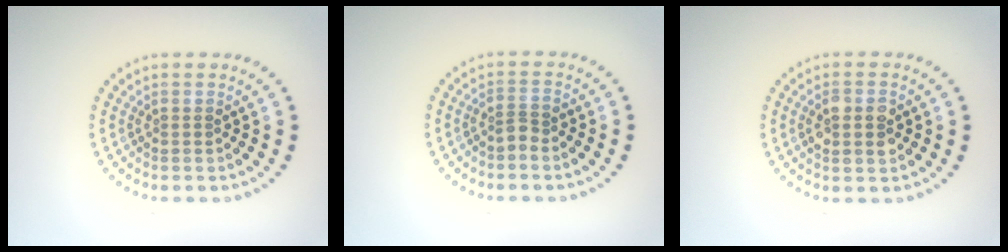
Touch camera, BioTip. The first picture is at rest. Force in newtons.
{"total": 1.4, "press": 1.1, "slide": 0.9}
{"total": 2.6, "press": 2.6, "slide": 0.3}